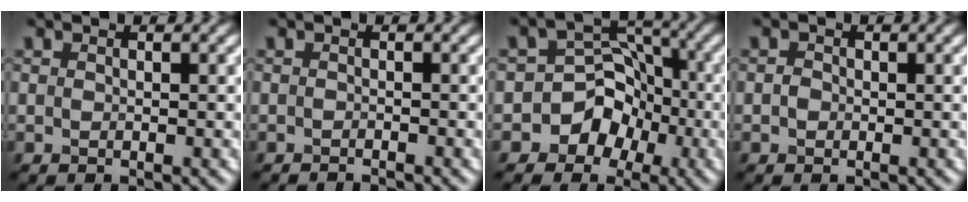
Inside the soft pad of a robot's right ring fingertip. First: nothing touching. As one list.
[{"total": 0.7, "force": [-0.7, -0.1, 0.1], "torque": [-0.001, 0.000, -0.014]}, {"total": 7.2, "force": [-3.3, 6.3, 1.3], "torque": [0.013, 0.013, -0.072]}, {"total": 0.6, "force": [0.0, 0.5, 0.1], "torque": [-0.003, 0.001, -0.005]}]